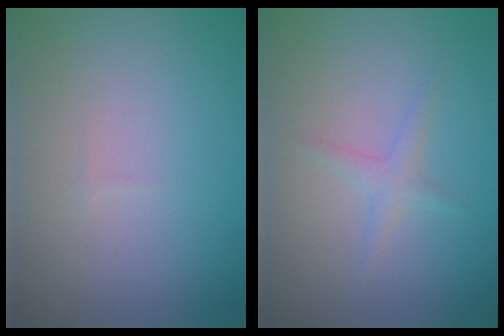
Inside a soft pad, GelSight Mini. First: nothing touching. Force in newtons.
{"total": 1.3, "press": 1.3, "slide": 0.0}